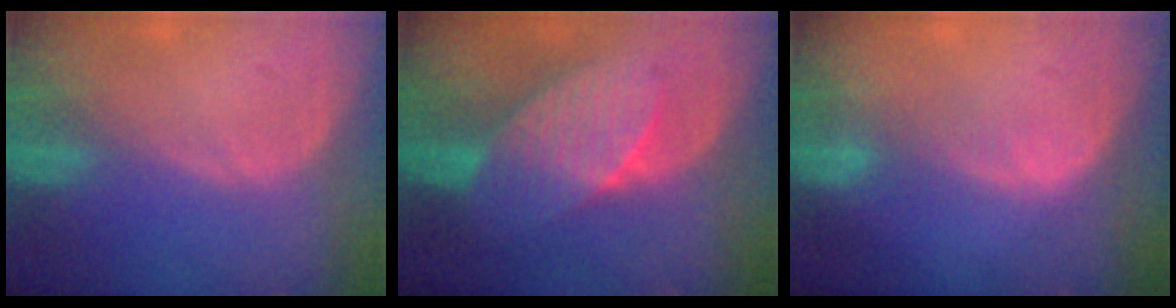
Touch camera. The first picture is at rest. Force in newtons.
{"total": 7.5, "press": 7.5, "slide": 0.2}
{"total": 2.4, "press": 2.4, "slide": 0.2}